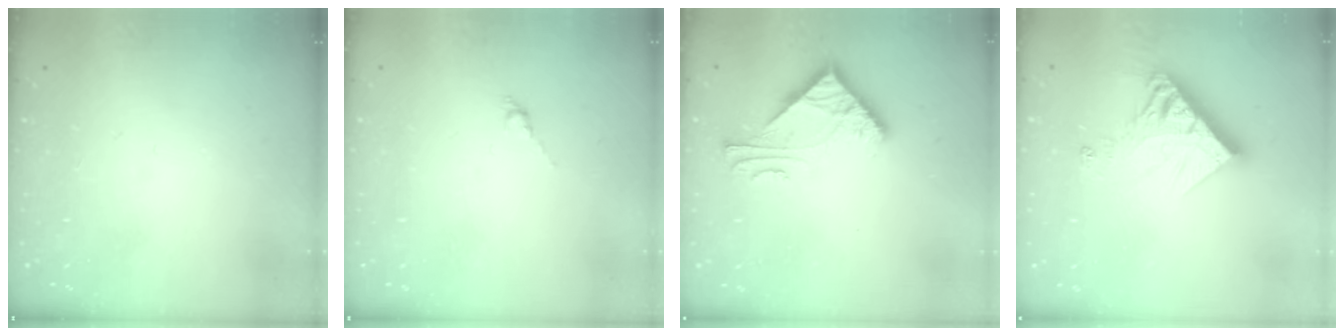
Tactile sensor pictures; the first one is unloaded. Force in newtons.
{"total": 0.0}
{"total": 5.8, "press": 5.7, "slide": 0.6}
{"total": 12.7, "press": 12.6, "slide": 1.6}